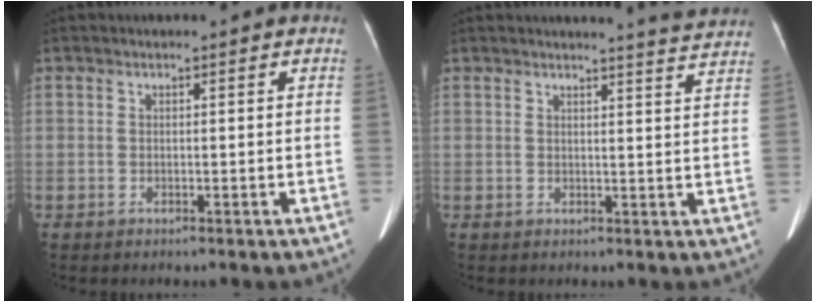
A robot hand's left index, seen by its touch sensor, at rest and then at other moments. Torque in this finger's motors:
{"motor_torque": [-0.73, -1.40, -0.09, 0.02]}